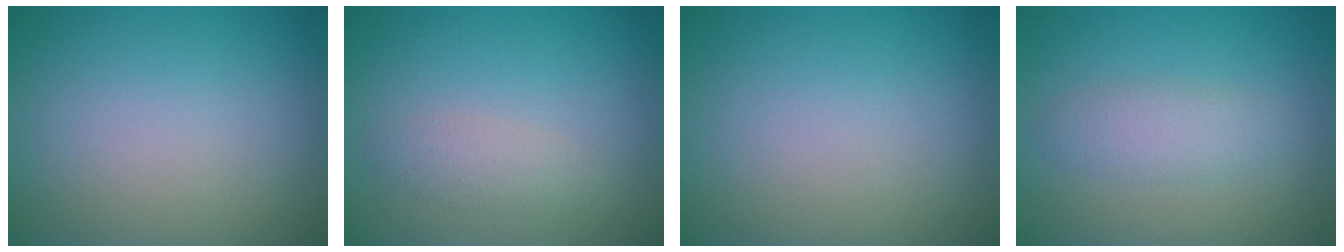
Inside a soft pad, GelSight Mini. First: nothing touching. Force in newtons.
{"total": 1.7, "press": 1.7, "slide": 0.0}
{"total": 0.0}
{"total": 2.3, "press": 2.3, "slide": 0.0}